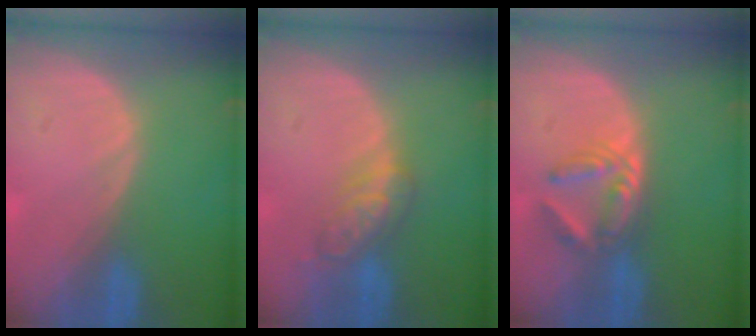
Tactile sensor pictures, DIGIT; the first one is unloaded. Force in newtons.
{"total": 5.2, "press": 5.1, "slide": 1.0}
{"total": 5.9, "press": 5.0, "slide": 3.3}